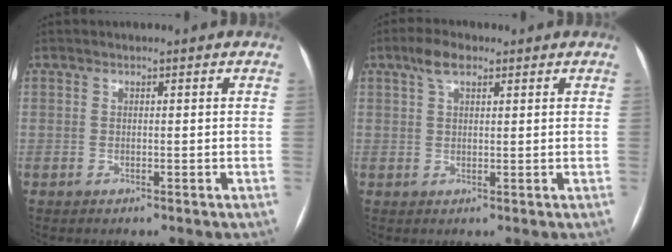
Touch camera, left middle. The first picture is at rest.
{"total": 3.7, "force": [2.3, 1.5, 2.5], "torque": [-0.054, 0.014, 0.044]}